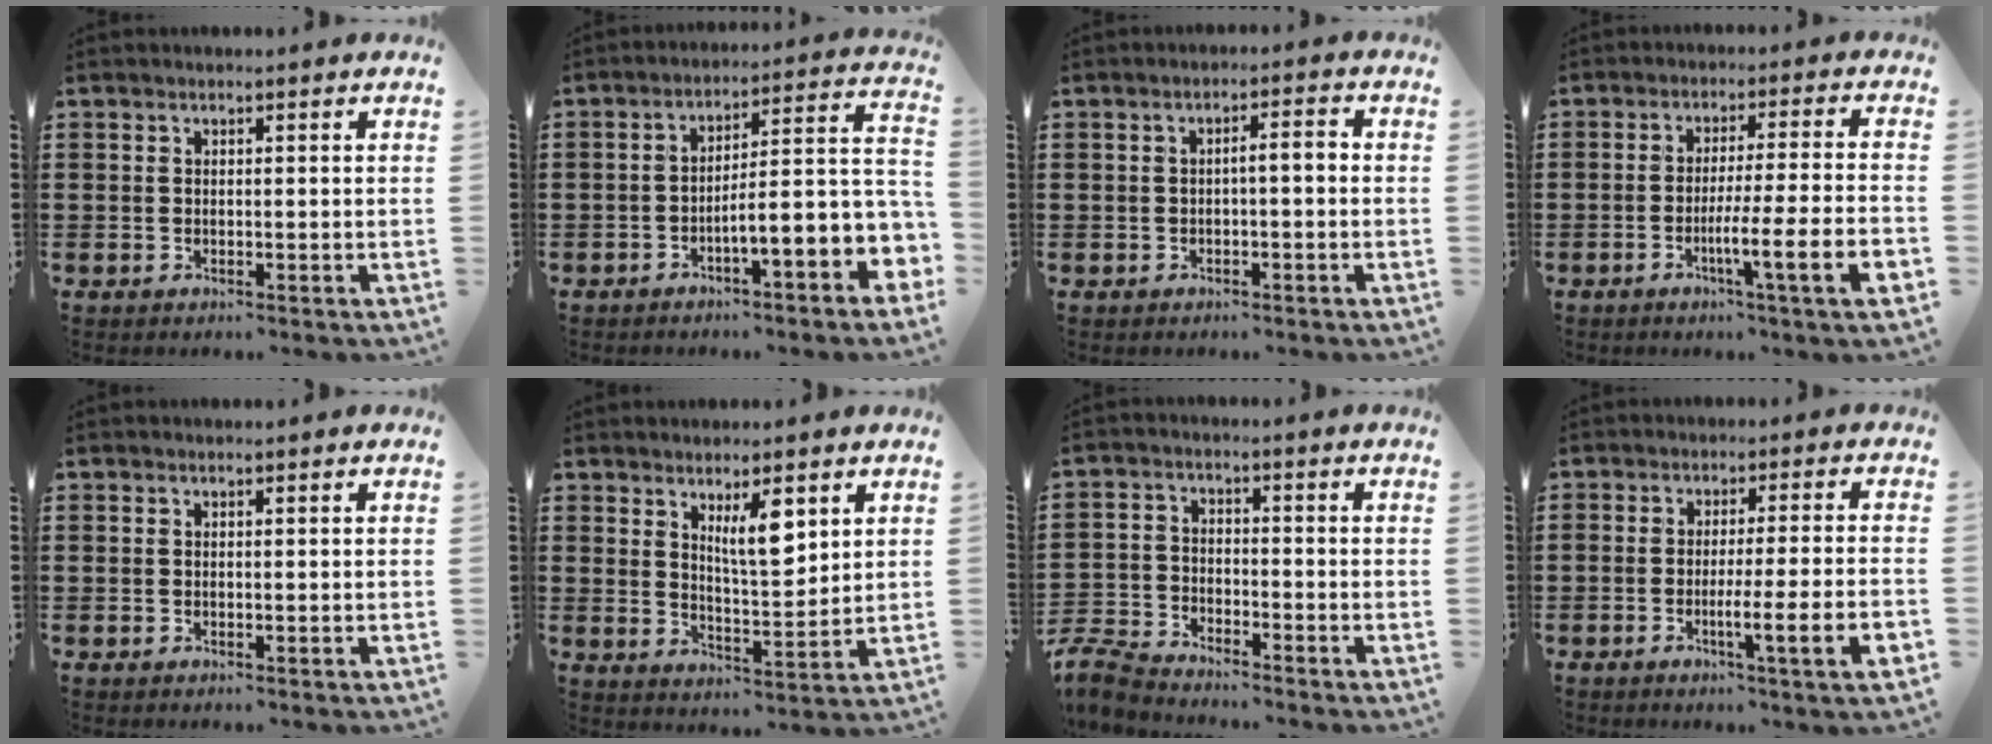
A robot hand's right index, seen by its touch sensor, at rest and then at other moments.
{"total": 6.8, "force": [-3.1, 0.7, 6.0], "torque": [-0.097, -0.033, -0.063]}
{"total": 2.0, "force": [-0.7, 0.2, 1.9], "torque": [-0.035, 0.000, -0.014]}
{"total": 7.6, "force": [-3.5, -0.5, 6.8], "torque": [-0.112, -0.012, -0.062]}
{"total": 0.0}
{"total": 6.8, "force": [3.5, 2.1, 5.5], "torque": [-0.099, -0.006, 0.058]}
{"total": 4.7, "force": [-4.6, 0.7, 0.6], "torque": [-0.040, -0.005, -0.102]}
{"total": 6.3, "force": [-2.6, -0.4, 5.8], "torque": [-0.095, -0.014, -0.045]}